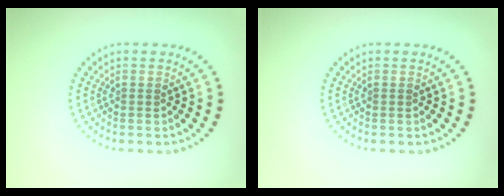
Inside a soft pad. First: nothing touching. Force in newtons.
{"total": 0.0}